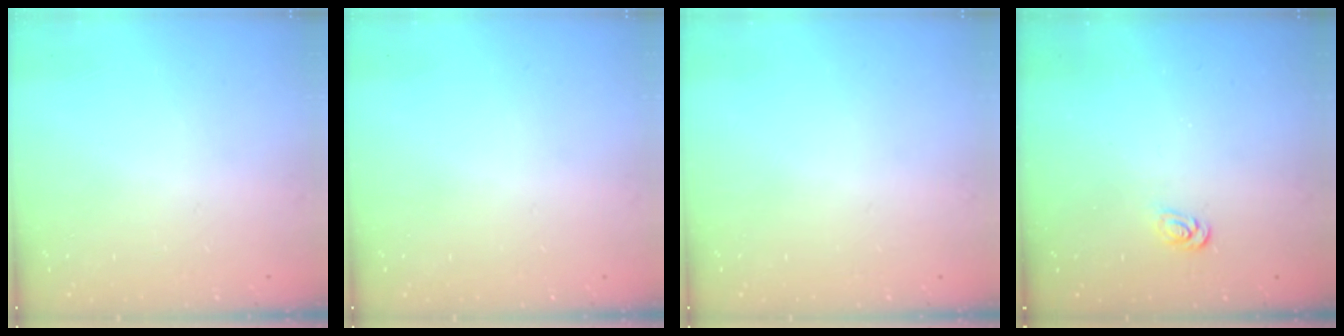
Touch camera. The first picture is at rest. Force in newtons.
{"total": 0.0}
{"total": 0.0}
{"total": 2.5, "press": 2.5, "slide": 0.3}